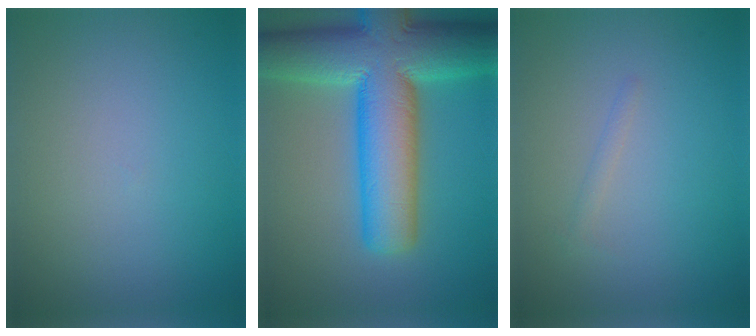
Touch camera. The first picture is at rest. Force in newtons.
{"total": 13.8, "press": 13.8, "slide": 0.8}
{"total": 0.6, "press": 0.6, "slide": 0.0}